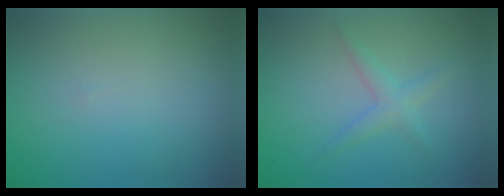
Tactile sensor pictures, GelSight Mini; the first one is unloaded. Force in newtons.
{"total": 1.8, "press": 1.8, "slide": 0.1}